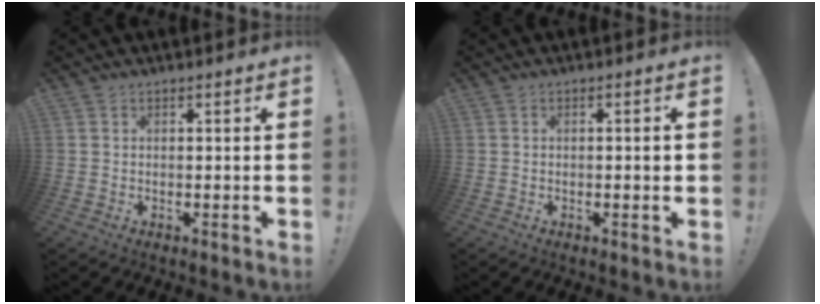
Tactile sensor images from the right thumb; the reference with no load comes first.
{"total": 1.6, "force": [-0.3, 0.1, 1.5], "torque": [-0.018, -0.001, -0.007]}